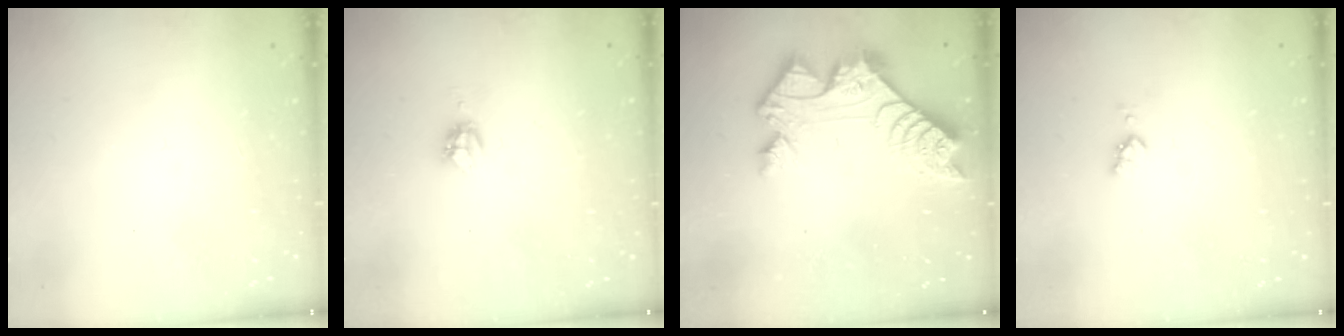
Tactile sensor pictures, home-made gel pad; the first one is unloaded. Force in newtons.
{"total": 4.1, "press": 4.1, "slide": 0.2}
{"total": 11.8, "press": 11.7, "slide": 0.8}
{"total": 3.6, "press": 3.5, "slide": 0.4}